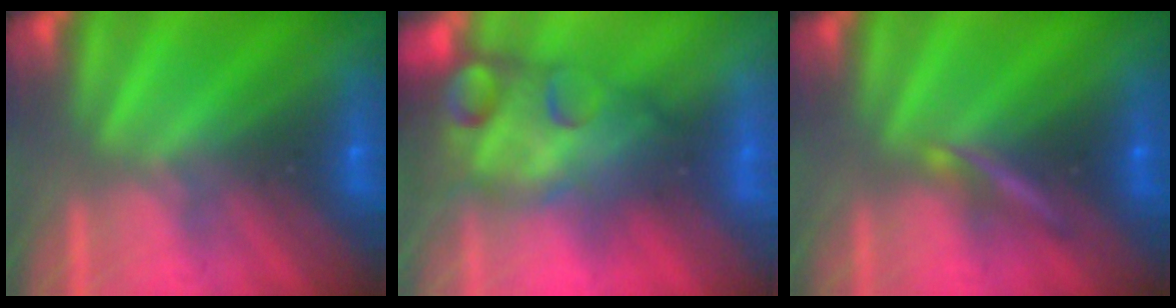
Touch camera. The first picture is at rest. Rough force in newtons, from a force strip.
{"total": 5.8}
{"total": 2.2}